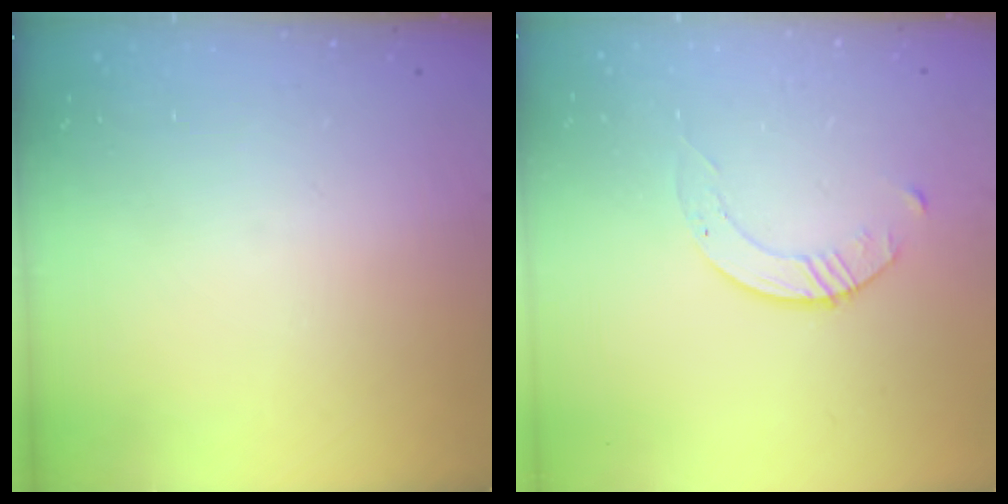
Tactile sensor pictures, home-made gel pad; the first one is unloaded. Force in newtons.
{"total": 2.8, "press": 2.8, "slide": 0.3}